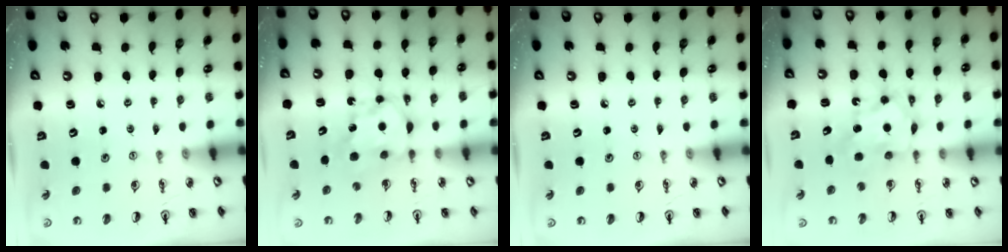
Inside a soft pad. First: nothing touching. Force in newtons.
{"total": 7.1, "press": 7.0, "slide": 0.7}
{"total": 0.0}
{"total": 6.8, "press": 6.8, "slide": 0.2}